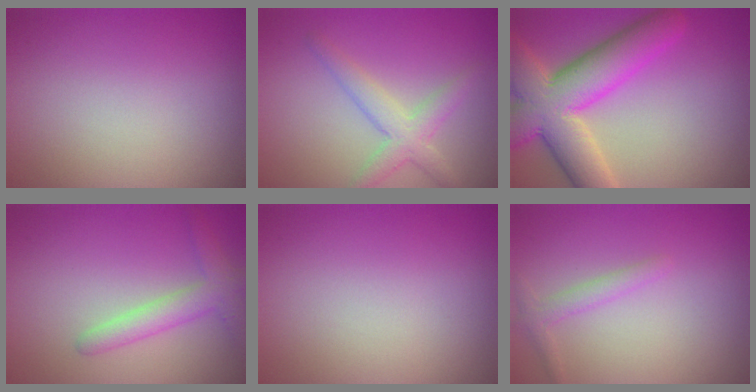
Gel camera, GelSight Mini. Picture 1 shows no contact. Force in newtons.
{"total": 3.0, "press": 3.0, "slide": 0.1}
{"total": 9.8, "press": 9.7, "slide": 0.8}
{"total": 2.1, "press": 2.1, "slide": 0.2}
{"total": 0.0}
{"total": 1.4, "press": 1.4, "slide": 0.1}